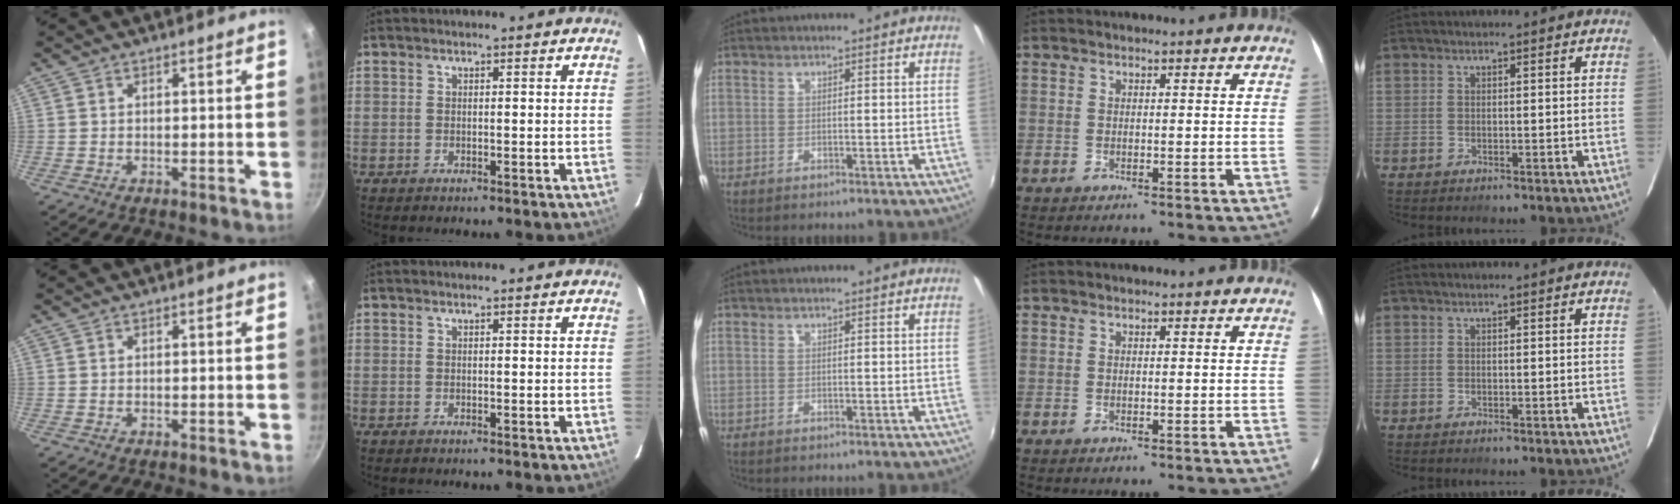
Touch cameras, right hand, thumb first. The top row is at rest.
{}